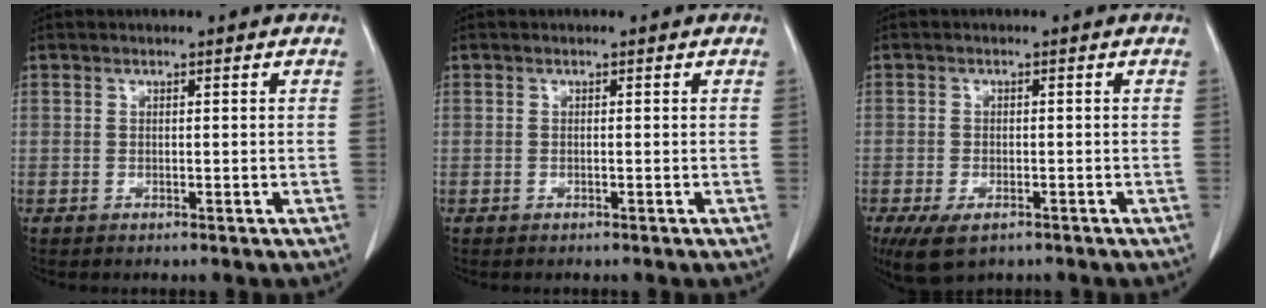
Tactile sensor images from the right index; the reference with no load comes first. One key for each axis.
{"total": 0.0}
{"total": 5.9, "fx": -3.7, "fy": 2.7, "fz": 3.7, "tx": -0.067, "ty": -0.010, "tz": -0.059}